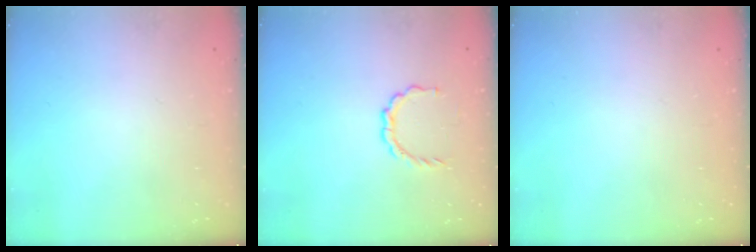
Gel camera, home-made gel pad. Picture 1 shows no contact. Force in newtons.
{"total": 4.6, "press": 4.6, "slide": 0.5}
{"total": 0.0}